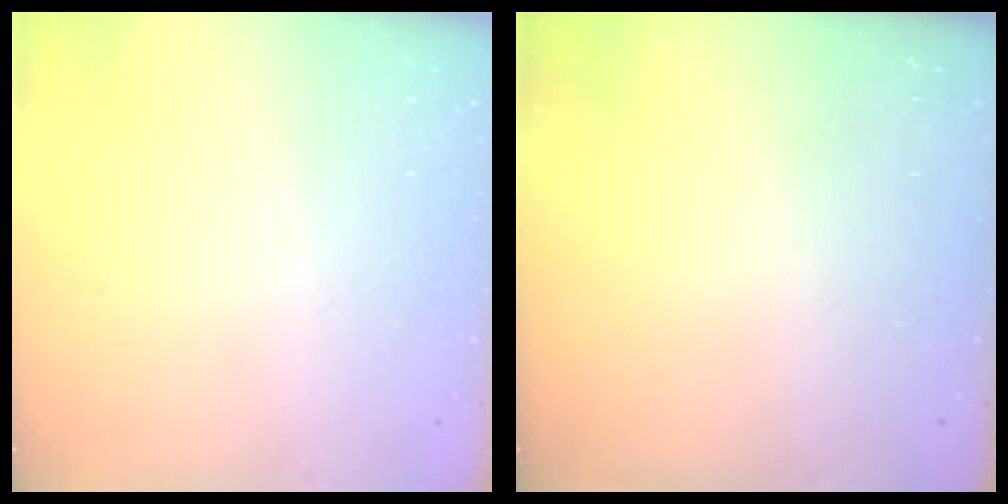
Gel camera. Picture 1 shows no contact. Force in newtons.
{"total": 0.0}